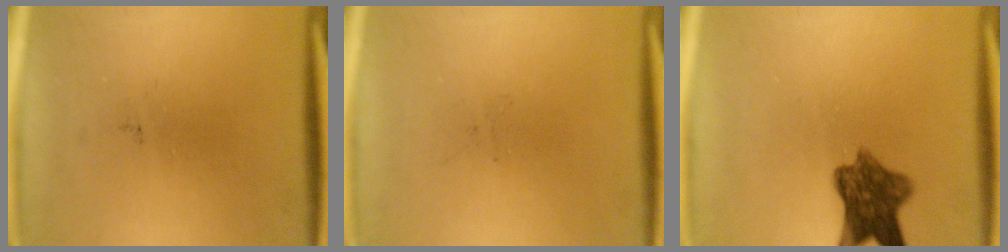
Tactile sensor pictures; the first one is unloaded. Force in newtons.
{"total": 0.0}
{"total": 7.8}